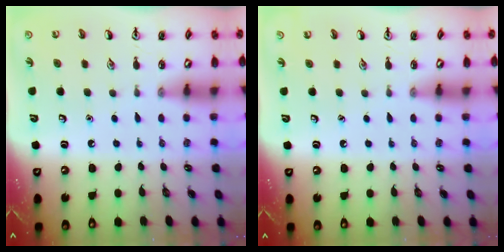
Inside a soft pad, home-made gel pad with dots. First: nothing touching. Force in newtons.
{"total": 0.0}